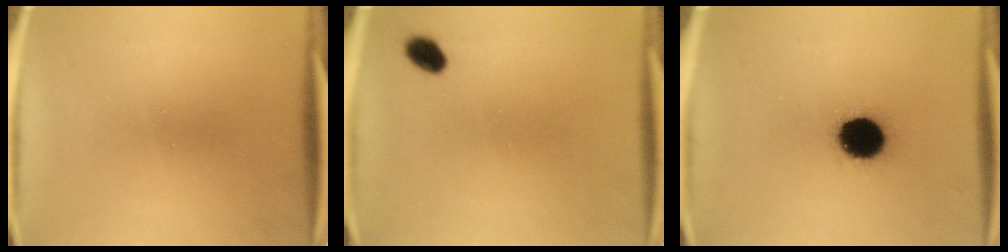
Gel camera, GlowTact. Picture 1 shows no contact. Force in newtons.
{"total": 3.2}
{"total": 13.3}